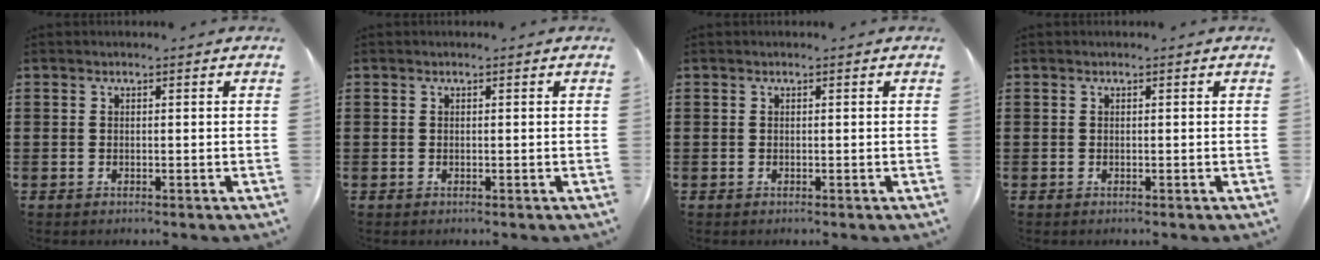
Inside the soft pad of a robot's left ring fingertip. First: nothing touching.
{"total": 0.0}
{"total": 0.0}
{"total": 0.0}